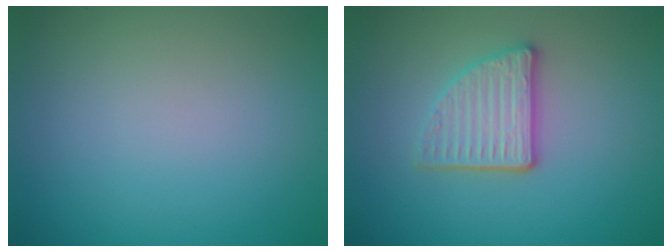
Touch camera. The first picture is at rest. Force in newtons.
{"total": 3.6, "press": 3.1, "slide": 1.8}